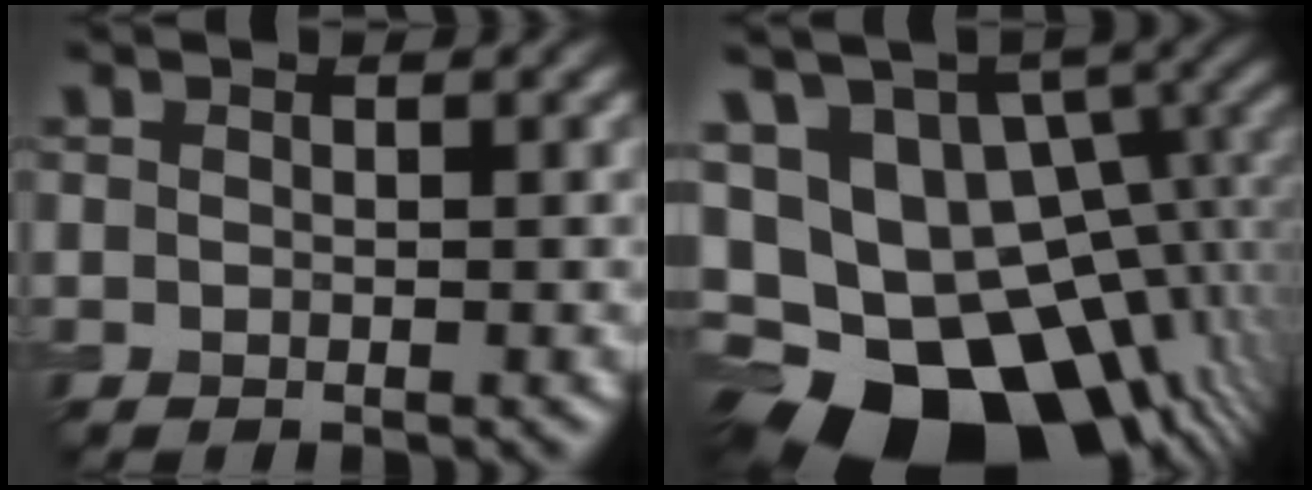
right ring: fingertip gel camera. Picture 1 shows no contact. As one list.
[{"total": 18.9, "force": [-5.0, 12.4, 13.4], "torque": [-0.206, -0.022, -0.068]}]